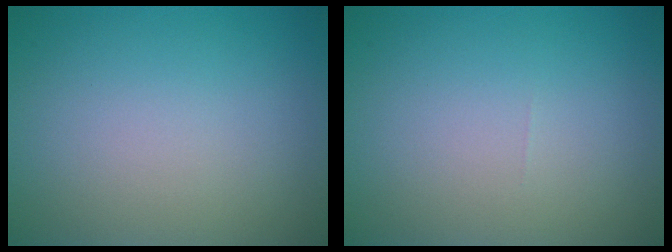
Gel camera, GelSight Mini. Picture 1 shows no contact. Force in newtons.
{"total": 0.0}